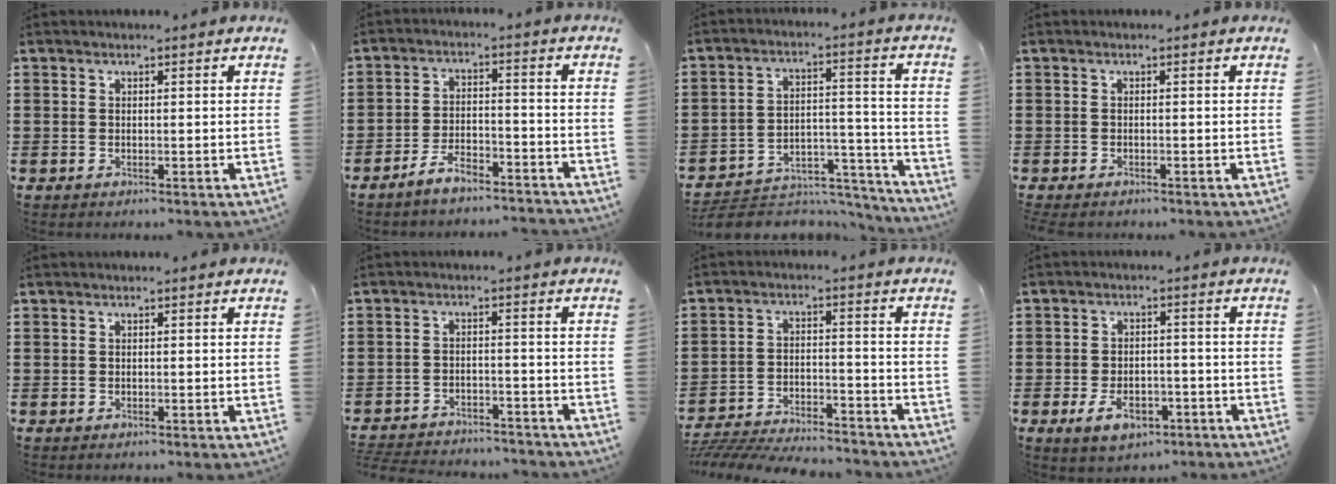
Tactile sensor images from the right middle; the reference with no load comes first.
{"total": 5.2, "force": [-4.8, 0.9, 1.9], "torque": [-0.038, 0.009, -0.095]}
{"total": 5.8, "force": [-5.4, 1.7, 0.9], "torque": [-0.011, 0.016, -0.108]}
{"total": 0.7, "force": [-0.7, 0.2, 0.1], "torque": [-0.005, -0.003, -0.014]}
{"total": 0.0}
{"total": 3.8, "force": [-3.7, 0.4, 0.2], "torque": [-0.013, 0.001, -0.083]}
{"total": 6.0, "force": [-5.9, 0.6, 1.0], "torque": [-0.026, 0.003, -0.121]}
{"total": 5.0, "force": [-3.0, 2.7, 2.9], "torque": [-0.046, 0.004, -0.059]}